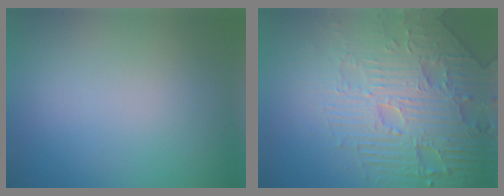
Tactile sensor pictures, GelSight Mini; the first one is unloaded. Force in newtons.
{"total": 7.9, "press": 6.1, "slide": 5.0}